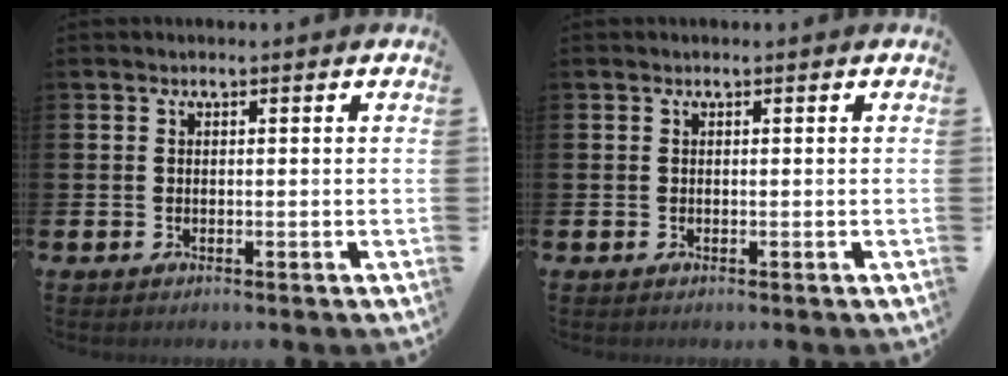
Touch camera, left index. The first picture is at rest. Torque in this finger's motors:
{"motor_torque": [0.00, 0.00, 0.00, -0.01]}